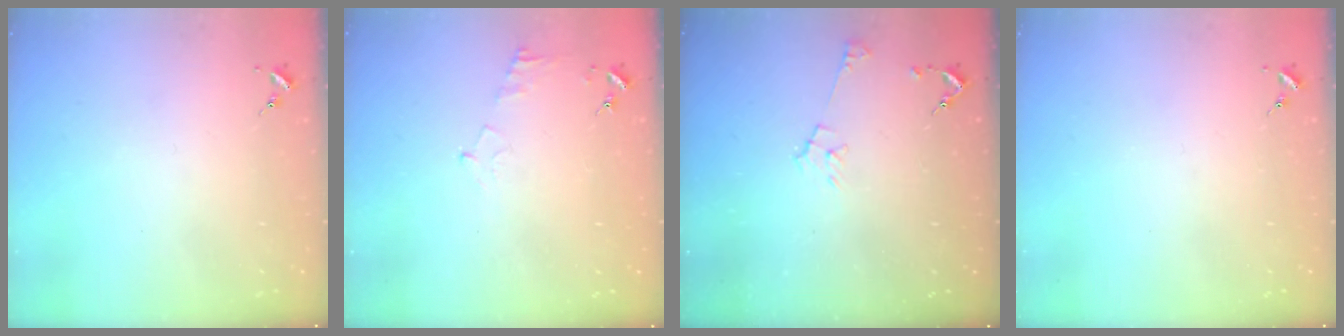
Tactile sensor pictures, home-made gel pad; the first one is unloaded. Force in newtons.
{"total": 4.5, "press": 4.4, "slide": 0.6}
{"total": 5.4, "press": 5.4, "slide": 0.7}
{"total": 0.0}